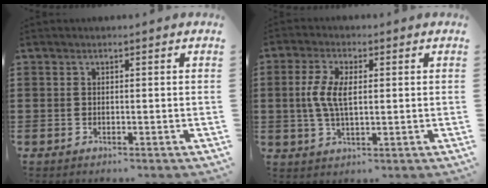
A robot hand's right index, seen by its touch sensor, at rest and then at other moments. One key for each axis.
{"total": 5.8, "fx": 0.3, "fy": 2.4, "fz": 5.3, "tx": -0.117, "ty": 0.002, "tz": -0.002}